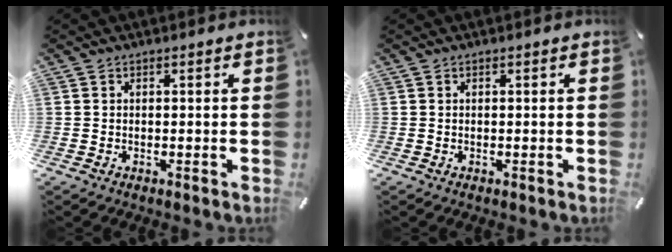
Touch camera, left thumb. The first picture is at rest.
{"total": 0.0}